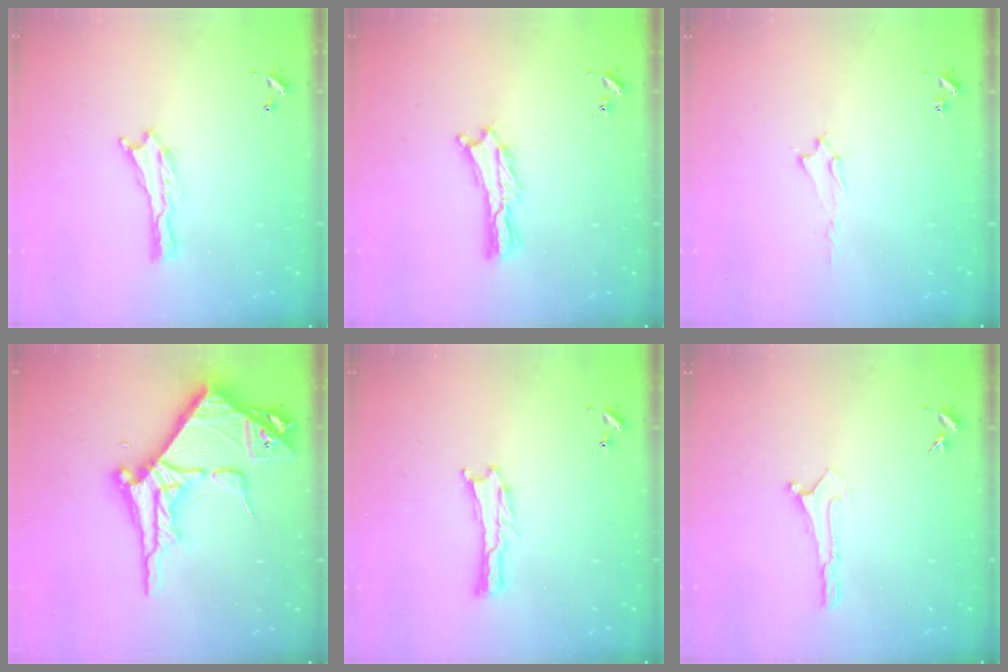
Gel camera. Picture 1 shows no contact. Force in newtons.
{"total": 1.2, "press": 1.1, "slide": 0.3}
{"total": 1.6, "press": 1.6, "slide": 0.2}
{"total": 10.5, "press": 10.4, "slide": 1.2}
{"total": 0.0}
{"total": 0.0}